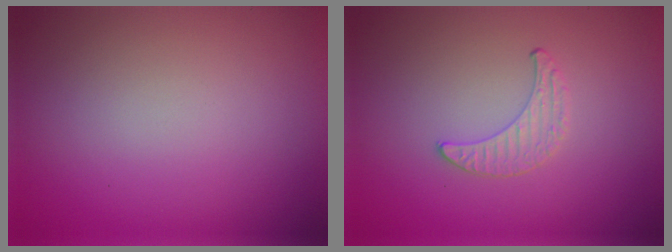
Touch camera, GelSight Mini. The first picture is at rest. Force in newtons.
{"total": 0.8, "press": 0.8, "slide": 0.2}